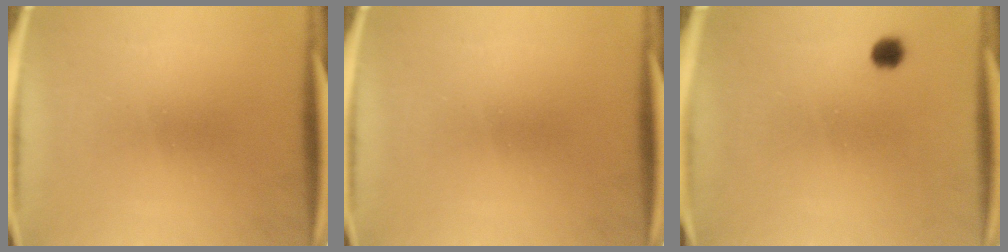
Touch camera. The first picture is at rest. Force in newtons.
{"total": 0.0}
{"total": 1.8}